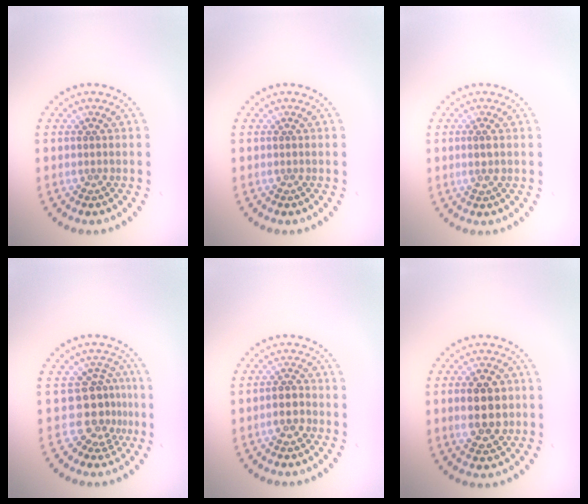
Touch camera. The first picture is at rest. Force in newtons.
{"total": 0.0}
{"total": 0.9, "press": 0.7, "slide": 0.6}
{"total": 3.5, "press": 2.6, "slide": 2.4}
{"total": 2.1, "press": 1.9, "slide": 0.9}
{"total": 5.0, "press": 5.0, "slide": 0.3}